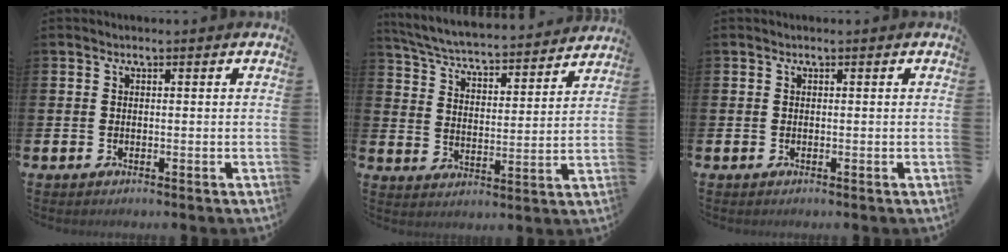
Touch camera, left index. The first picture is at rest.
{"total": 5.4, "force": [5.2, 0.5, 1.2], "torque": [-0.057, -0.048, 0.085]}
{"total": 0.0}